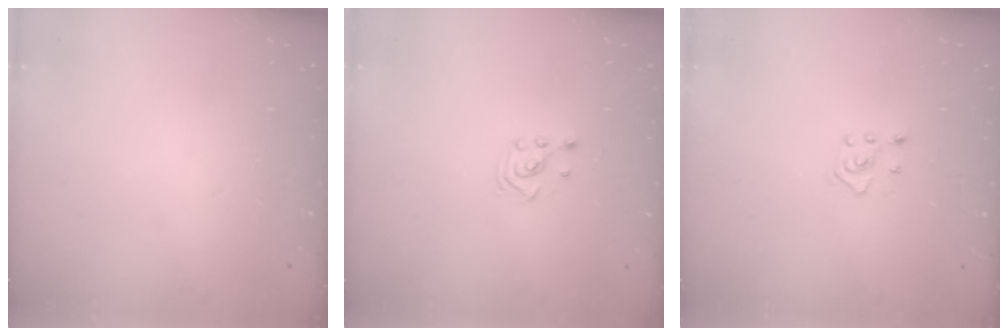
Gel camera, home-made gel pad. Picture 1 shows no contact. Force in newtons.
{"total": 2.5, "press": 2.5, "slide": 0.4}
{"total": 4.0, "press": 4.0, "slide": 0.5}